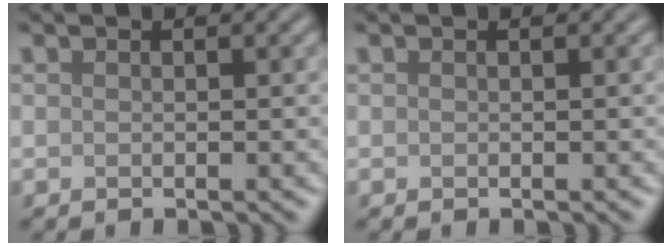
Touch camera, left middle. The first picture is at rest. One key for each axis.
{"total": 0.0}